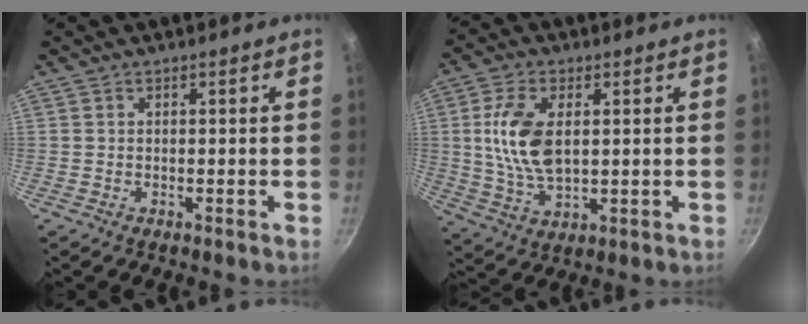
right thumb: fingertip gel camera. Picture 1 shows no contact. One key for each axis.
{"total": 11.7, "fx": 1.9, "fy": 6.4, "fz": 9.6, "tx": -0.182, "ty": -0.008, "tz": 0.039}